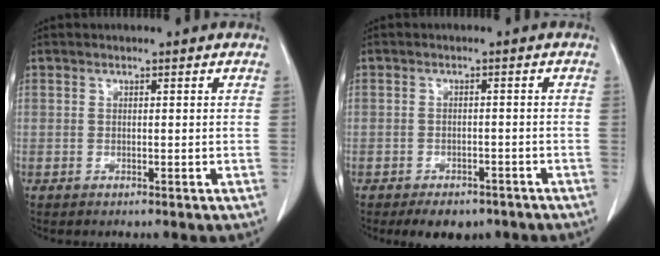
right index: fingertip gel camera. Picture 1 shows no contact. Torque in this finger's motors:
{"motor_torque": [-0.72, -0.43, -0.15, -0.15]}